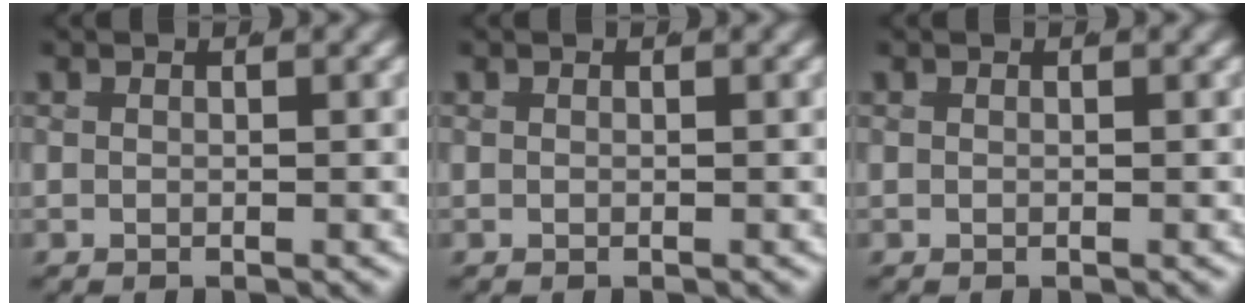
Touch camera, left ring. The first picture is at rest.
{"total": 0.0}
{"total": 0.0}